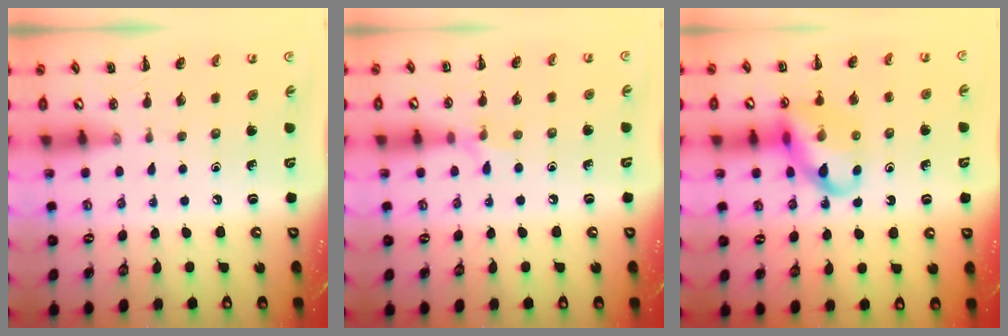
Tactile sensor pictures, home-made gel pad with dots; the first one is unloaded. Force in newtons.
{"total": 4.9, "press": 4.7, "slide": 1.3}
{"total": 14.7, "press": 14.5, "slide": 2.5}